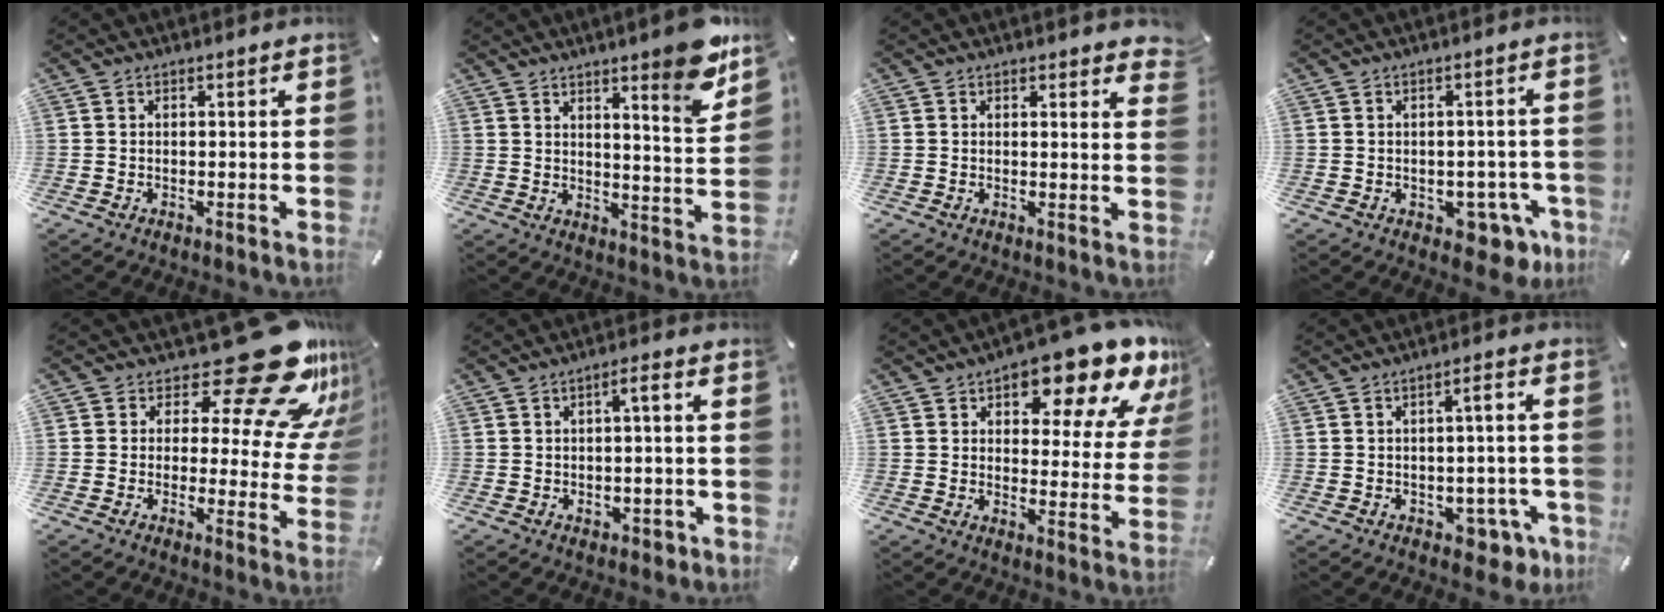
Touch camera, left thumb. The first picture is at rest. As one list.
[{"total": 10.3, "force": [8.0, 1.3, 6.4], "torque": [-0.080, -0.068, 0.130]}, {"total": 1.7, "force": [1.4, 0.7, 0.6], "torque": [0.002, -0.006, 0.024]}, {"total": 5.8, "force": [-2.2, 3.8, 3.8], "torque": [-0.030, 0.004, -0.039]}, {"total": 24.0, "force": [13.9, 10.1, 16.8], "torque": [-0.205, -0.100, 0.228]}, {"total": 3.8, "force": [-0.2, 1.9, 3.3], "torque": [-0.052, 0.004, -0.007]}, {"total": 16.6, "force": [12.0, 6.6, 9.4], "torque": [-0.123, -0.081, 0.197]}, {"total": 6.7, "force": [-2.2, 3.9, 5.0], "torque": [-0.051, 0.008, -0.042]}]